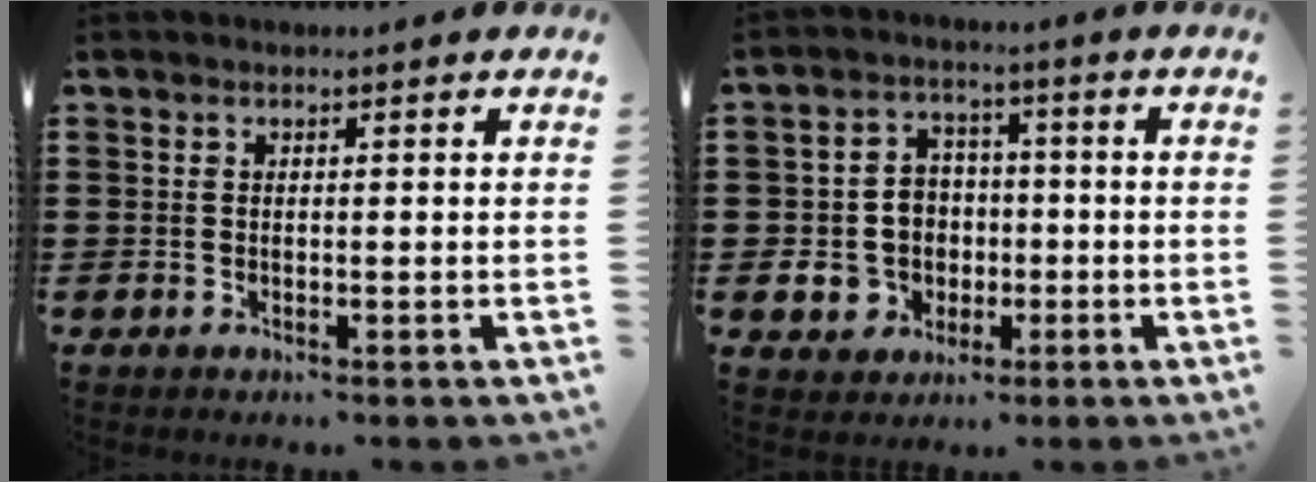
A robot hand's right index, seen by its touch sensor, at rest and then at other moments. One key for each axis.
{"total": 6.5, "fx": -0.8, "fy": 6.2, "fz": 1.8, "tx": -0.061, "ty": 0.017, "tz": -0.012}